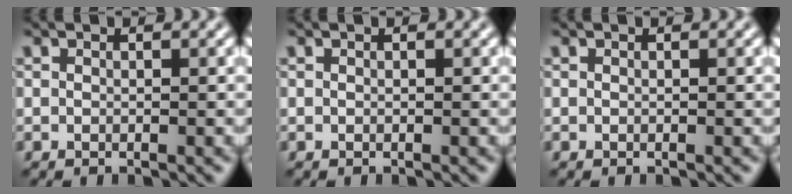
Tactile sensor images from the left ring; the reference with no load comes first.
{"total": 0.0}
{"total": 0.0}